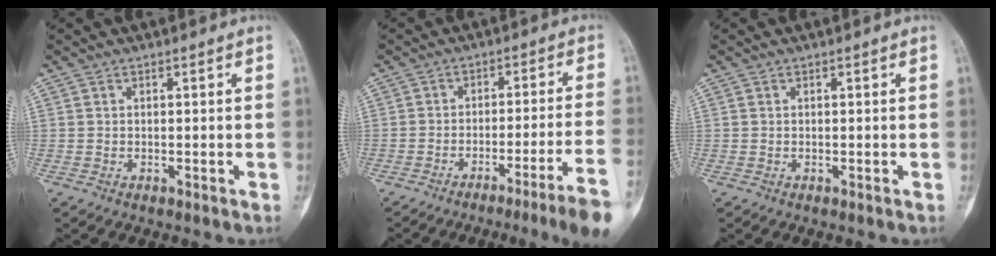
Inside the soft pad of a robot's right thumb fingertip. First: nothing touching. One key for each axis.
{"total": 12.1, "fx": -8.0, "fy": -1.8, "fz": 8.9, "tx": -0.123, "ty": 0.044, "tz": -0.109}
{"total": 0.0}